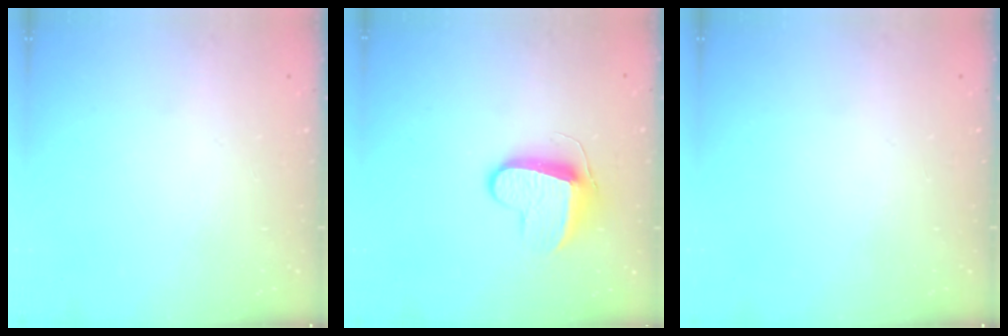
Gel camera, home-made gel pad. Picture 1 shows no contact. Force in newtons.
{"total": 9.4, "press": 9.4, "slide": 0.5}
{"total": 0.0}